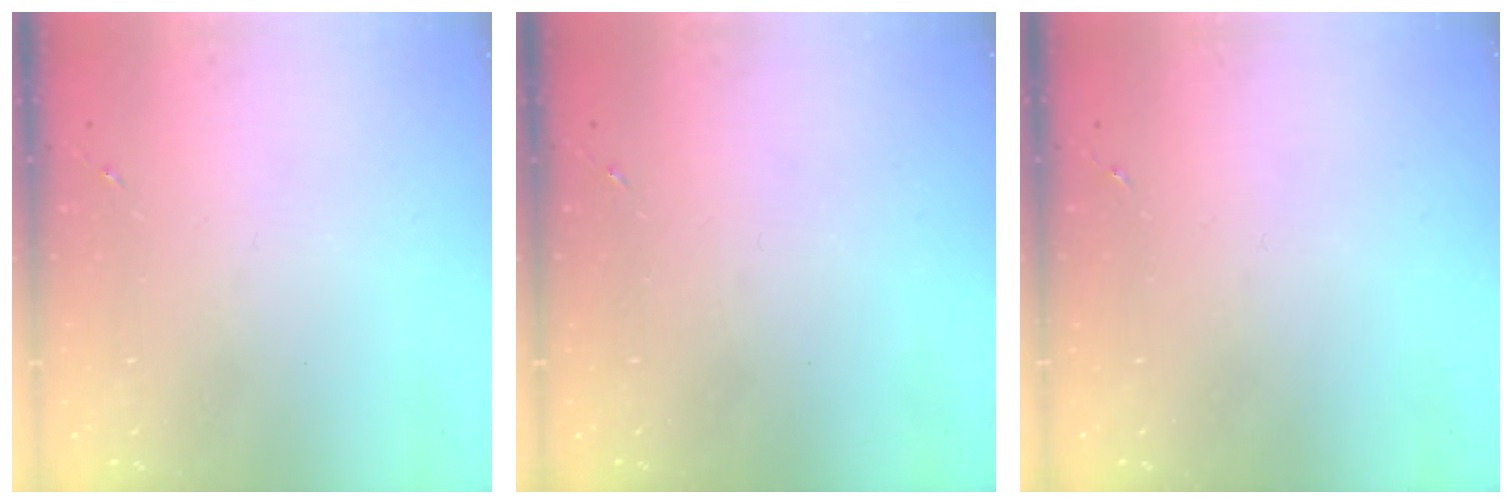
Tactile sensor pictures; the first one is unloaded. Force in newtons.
{"total": 0.0}
{"total": 0.0}